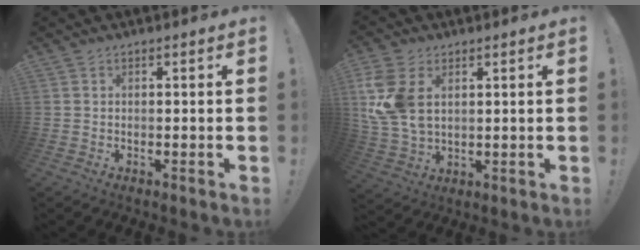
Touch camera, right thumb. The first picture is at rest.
{"total": 12.8, "force": [4.2, 8.2, 9.0], "torque": [-0.188, -0.012, 0.082]}